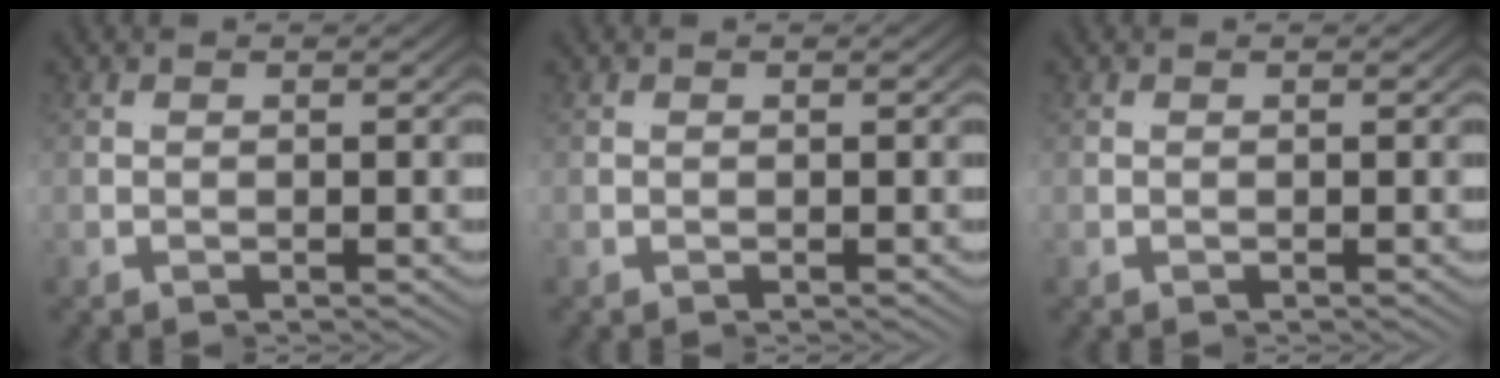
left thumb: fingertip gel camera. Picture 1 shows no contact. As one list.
[{"total": 0.0}, {"total": 0.0}]